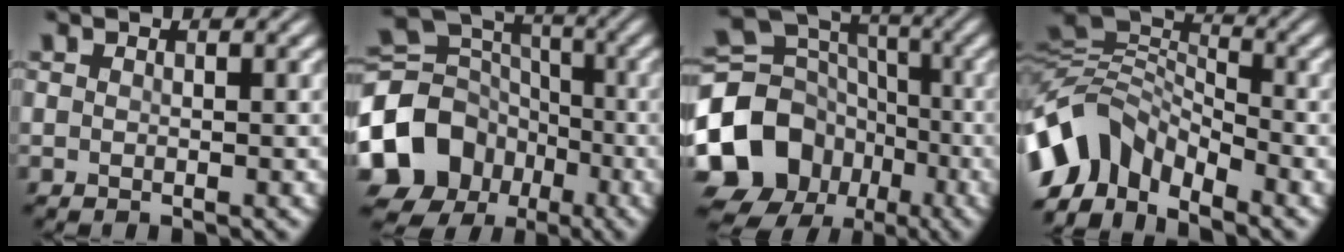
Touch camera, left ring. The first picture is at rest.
{"total": 12.1, "force": [-4.6, 10.0, 4.9], "torque": [-0.116, -0.012, -0.096]}
{"total": 14.2, "force": [-5.2, 11.8, 5.9], "torque": [-0.138, -0.002, -0.105]}
{"total": 8.3, "force": [-4.9, 4.9, 4.6], "torque": [-0.085, 0.005, -0.109]}